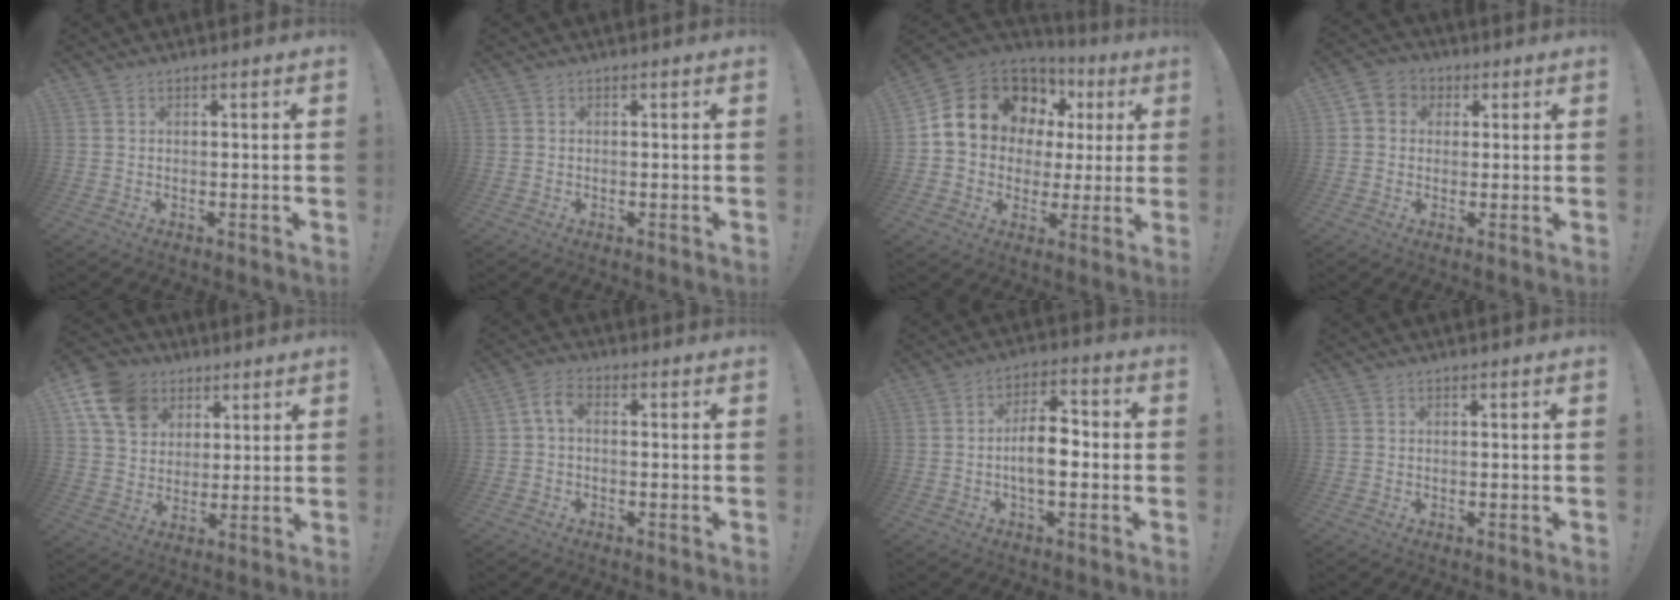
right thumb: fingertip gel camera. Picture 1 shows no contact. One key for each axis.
{"total": 0.0}
{"total": 15.8, "fx": 7.2, "fy": 11.9, "fz": 7.6, "tx": -0.120, "ty": -0.042, "tz": 0.152}
{"total": 5.0, "fx": 0.0, "fy": 4.7, "fz": 1.8, "tx": -0.022, "ty": 0.011, "tz": 0.002}
{"total": 13.8, "fx": 6.4, "fy": 10.5, "fz": 6.1, "tx": -0.099, "ty": -0.026, "tz": 0.129}
{"total": 4.2, "fx": -0.1, "fy": 2.1, "fz": 3.7, "tx": -0.082, "ty": 0.005, "tz": -0.004}
{"total": 9.8, "fx": -1.8, "fy": 4.9, "fz": 8.2, "tx": -0.129, "ty": 0.012, "tz": -0.036}
{"total": 0.0}